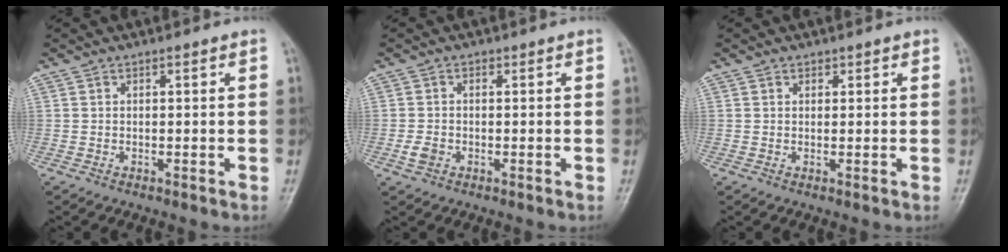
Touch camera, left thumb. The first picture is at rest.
{"total": 2.5, "force": [-0.8, 2.0, 1.3], "torque": [-0.019, 0.002, -0.014]}
{"total": 0.9, "force": [0.6, 0.7, 0.1], "torque": [0.009, -0.003, 0.006]}